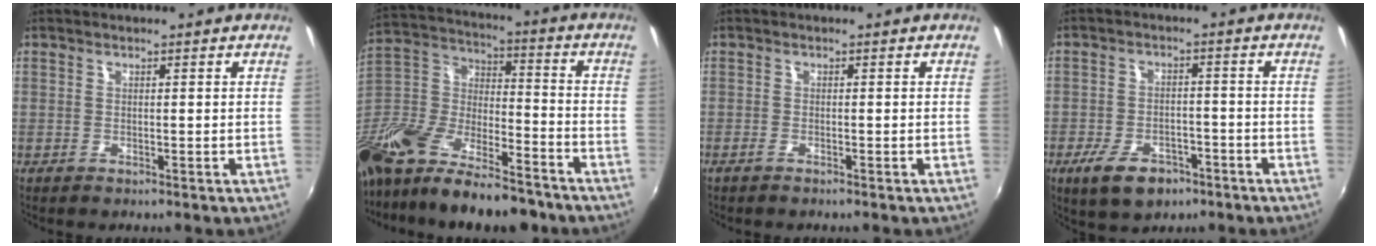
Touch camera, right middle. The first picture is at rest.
{"total": 23.7, "force": [-15.4, 10.2, 14.8], "torque": [-0.308, -0.021, -0.264]}
{"total": 1.2, "force": [-1.0, 0.2, 0.6], "torque": [-0.015, -0.003, -0.021]}
{"total": 9.2, "force": [-5.7, 4.9, 5.2], "torque": [-0.123, -0.009, -0.089]}